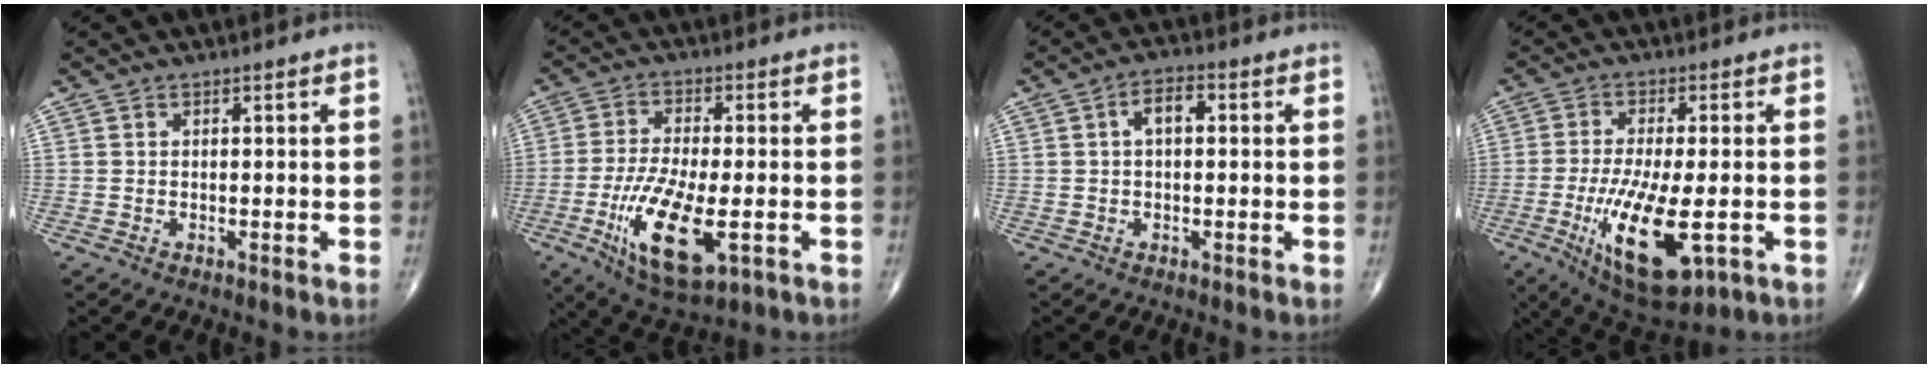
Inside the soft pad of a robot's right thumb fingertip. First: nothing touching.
{"total": 14.1, "force": [-4.2, 4.9, 12.5], "torque": [-0.247, -0.011, -0.067]}
{"total": 4.3, "force": [0.6, 2.3, 3.5], "torque": [-0.056, 0.012, 0.005]}
{"total": 15.6, "force": [-4.3, 5.2, 14.0], "torque": [-0.262, -0.018, -0.059]}